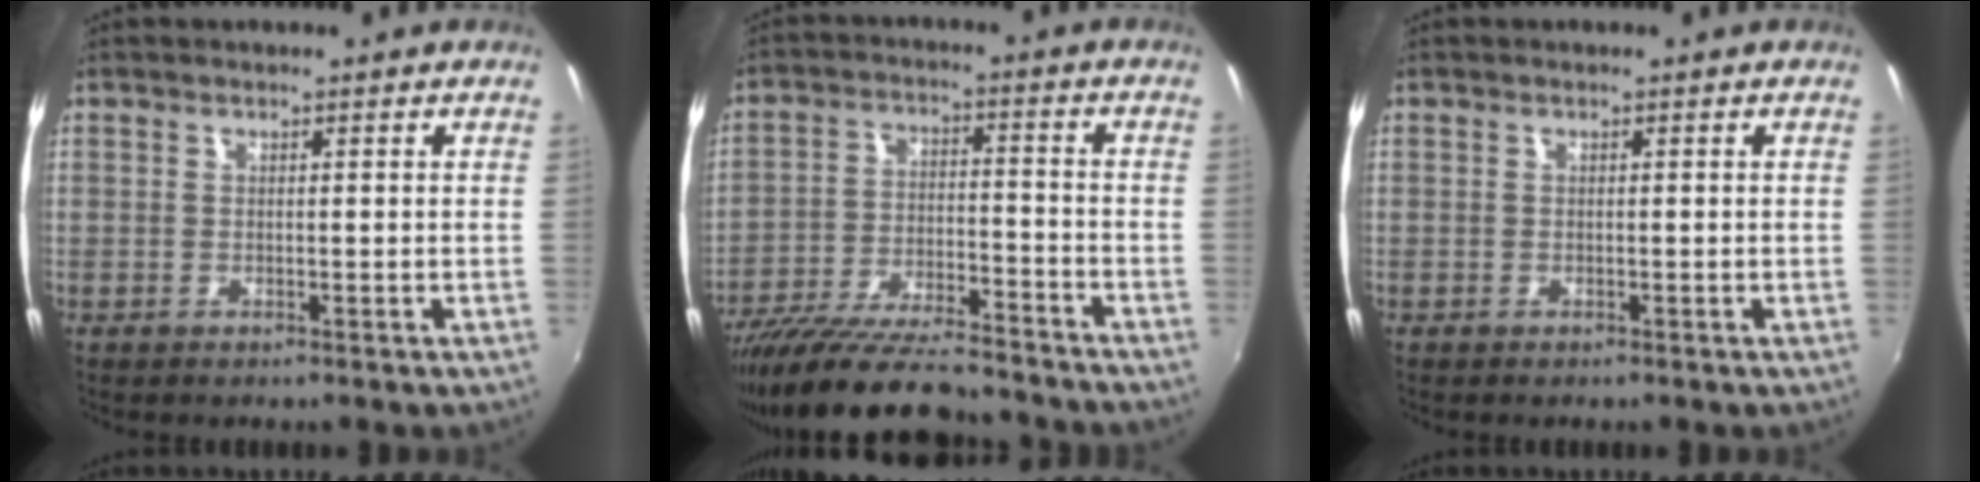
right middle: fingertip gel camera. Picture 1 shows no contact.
{"total": 18.3, "force": [-15.9, 3.2, 8.5], "torque": [-0.169, -0.036, -0.259]}
{"total": 0.0}